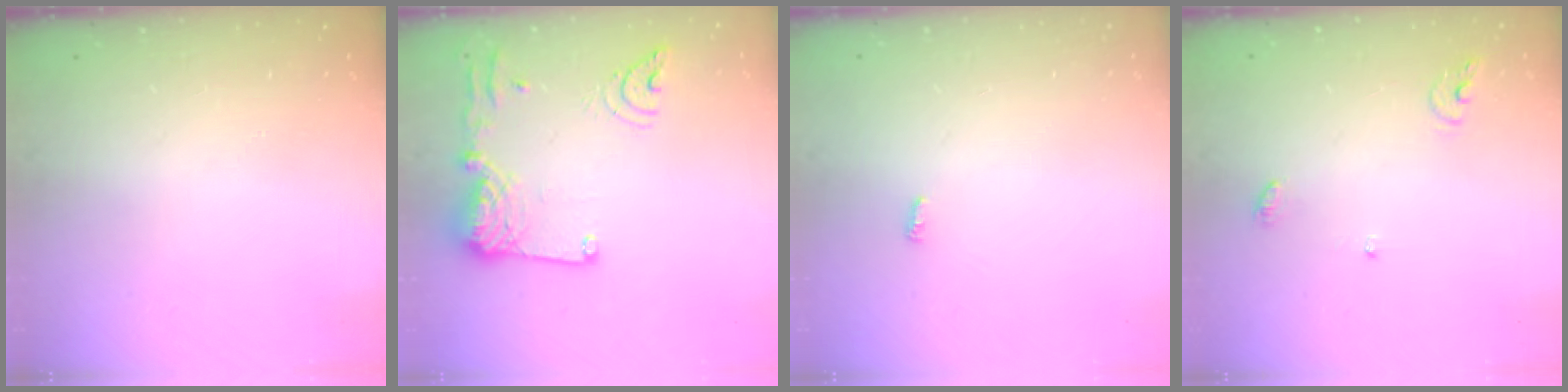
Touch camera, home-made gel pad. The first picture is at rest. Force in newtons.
{"total": 17.2, "press": 17.1, "slide": 2.2}
{"total": 3.4, "press": 3.3, "slide": 0.6}
{"total": 6.2, "press": 6.2, "slide": 0.2}